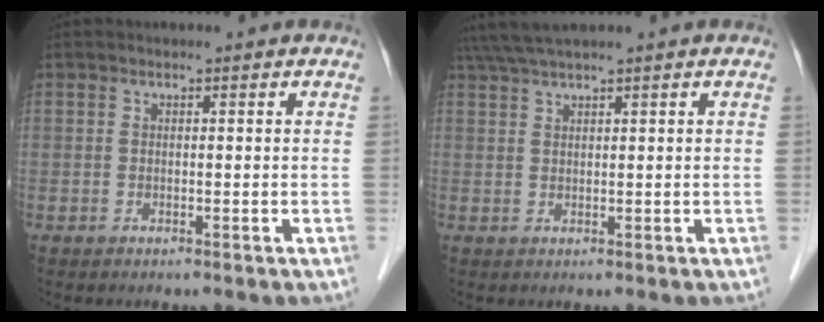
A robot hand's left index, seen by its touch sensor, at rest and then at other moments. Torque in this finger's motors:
{"motor_torque": [0.39, -0.51, 0.07, 0.10]}